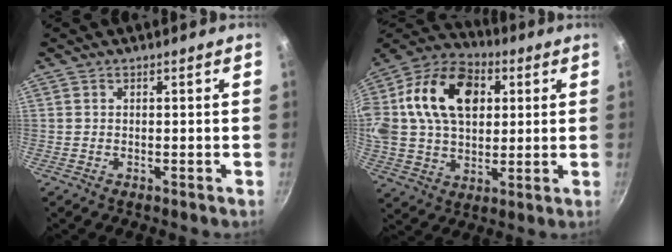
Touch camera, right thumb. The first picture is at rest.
{"total": 25.4, "force": [6.1, 17.3, 17.6], "torque": [-0.325, 0.024, 0.094]}